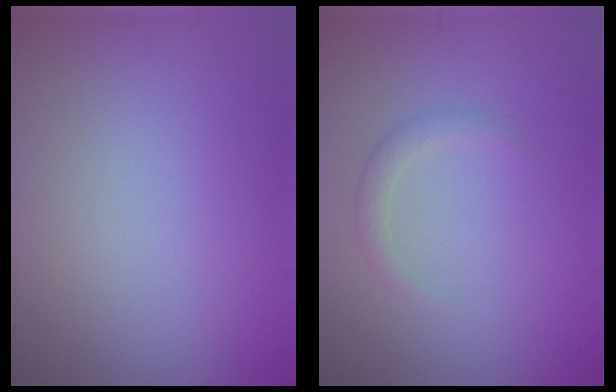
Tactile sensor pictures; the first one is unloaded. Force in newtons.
{"total": 1.6, "press": 1.6, "slide": 0.1}